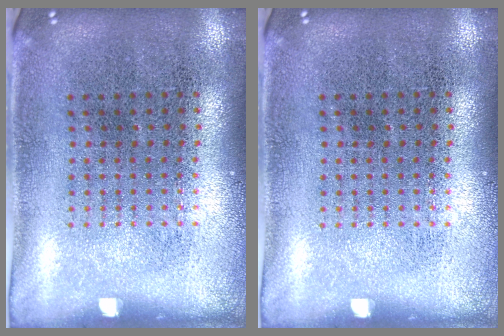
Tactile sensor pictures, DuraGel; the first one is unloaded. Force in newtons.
{"total": 0.0}